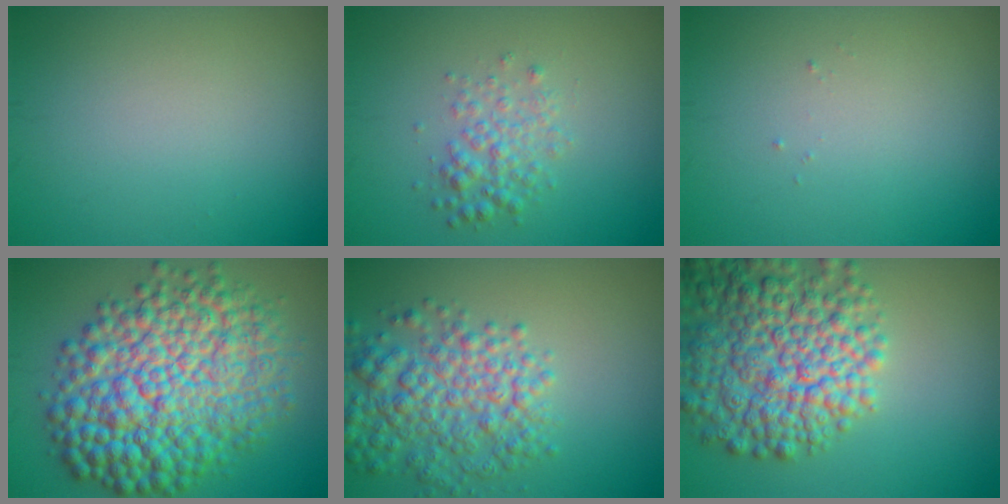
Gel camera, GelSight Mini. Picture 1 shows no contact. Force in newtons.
{"total": 2.5, "press": 2.5, "slide": 0.0}
{"total": 0.0}
{"total": 13.8, "press": 13.8, "slide": 0.0}
{"total": 6.2, "press": 6.2, "slide": 0.3}
{"total": 10.0, "press": 10.0, "slide": 0.6}